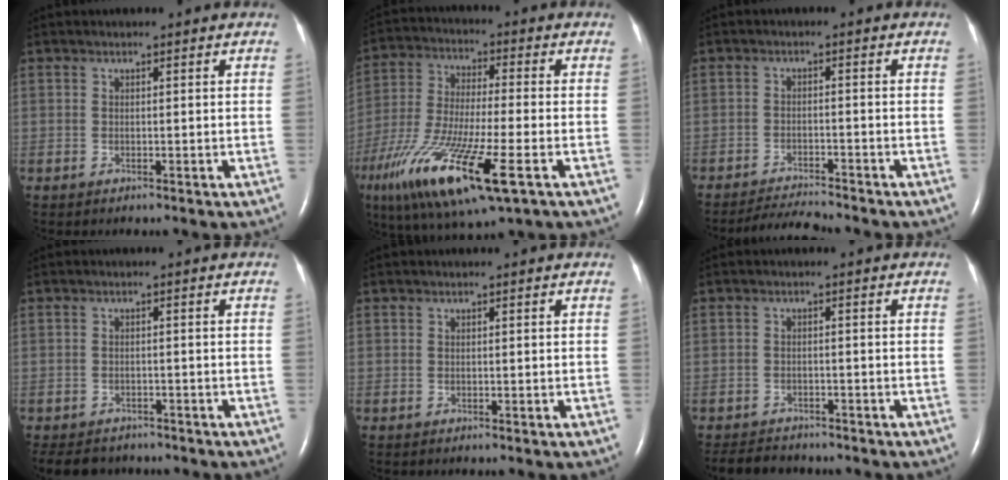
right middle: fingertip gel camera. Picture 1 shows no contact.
{"total": 19.9, "force": [-9.1, 3.3, 17.3], "torque": [-0.353, -0.046, -0.157]}
{"total": 4.6, "force": [-4.5, -0.5, 0.6], "torque": [-0.015, -0.018, -0.079]}
{"total": 7.2, "force": [-6.2, 3.2, 1.7], "torque": [-0.030, -0.006, -0.081]}
{"total": 0.0}
{"total": 5.4, "force": [-5.0, 1.8, 1.1], "torque": [-0.021, -0.010, -0.074]}